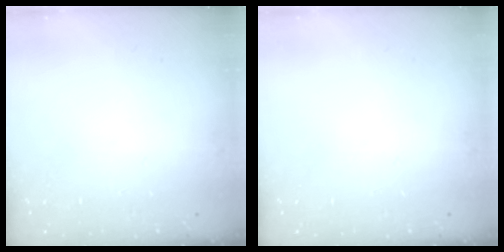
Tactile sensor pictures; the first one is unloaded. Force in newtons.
{"total": 0.0}